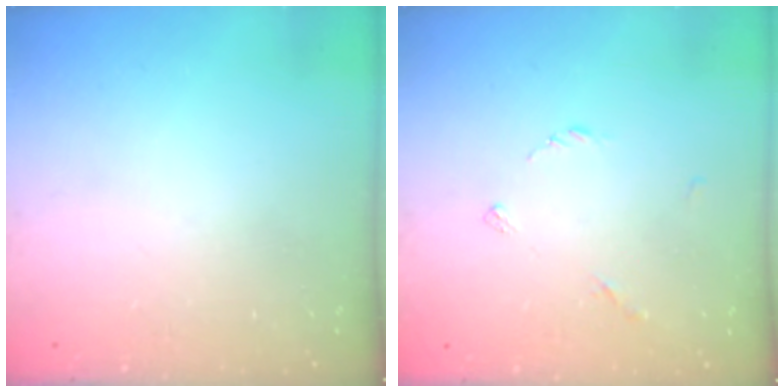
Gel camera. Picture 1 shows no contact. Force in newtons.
{"total": 4.2, "press": 4.2, "slide": 0.4}